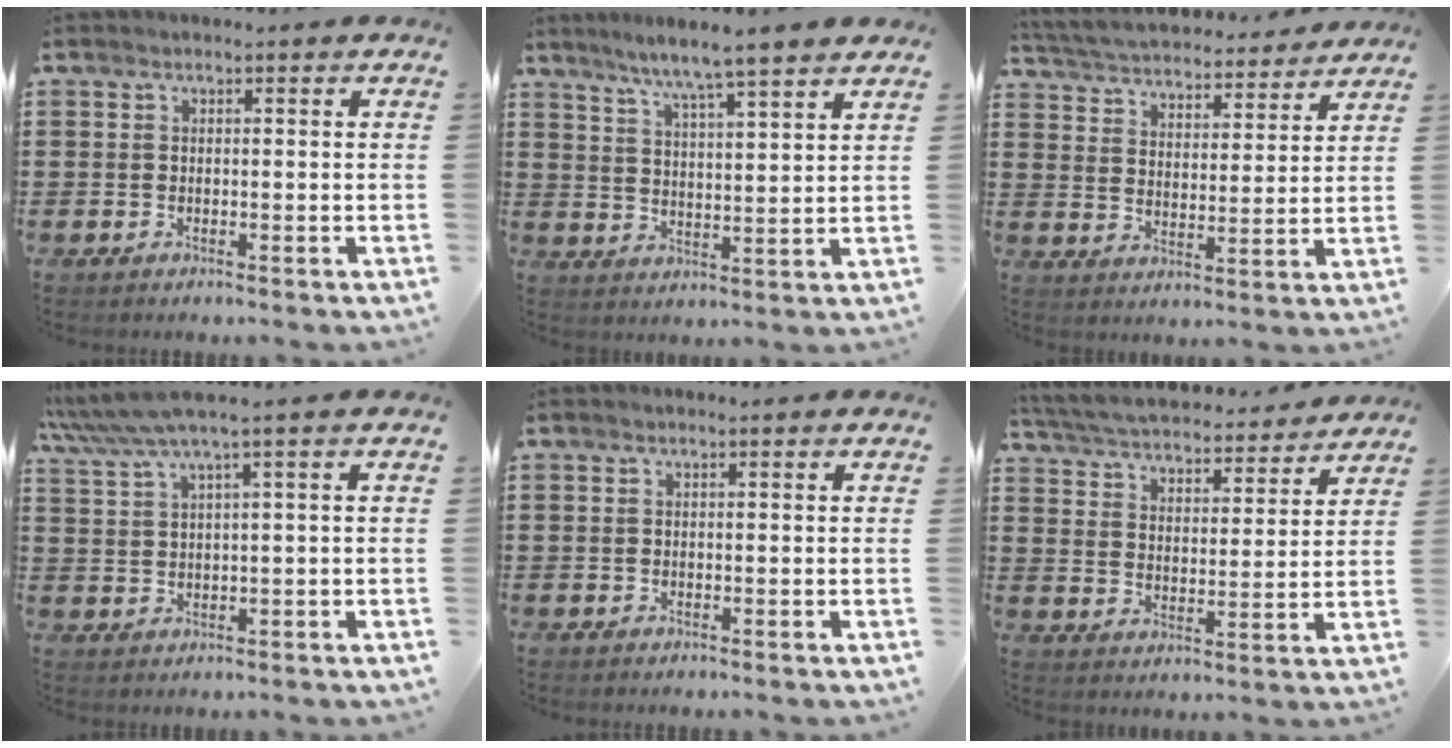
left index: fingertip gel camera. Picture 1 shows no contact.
{"total": 5.4, "force": [4.8, -0.8, 2.2], "torque": [-0.062, -0.030, 0.079]}
{"total": 4.2, "force": [4.2, 0.3, 0.1], "torque": [-0.027, -0.033, 0.068]}
{"total": 4.6, "force": [2.6, -0.5, 3.7], "torque": [-0.093, -0.014, 0.040]}
{"total": 0.0}
{"total": 4.4, "force": [4.4, 0.2, 0.6], "torque": [-0.037, -0.035, 0.070]}